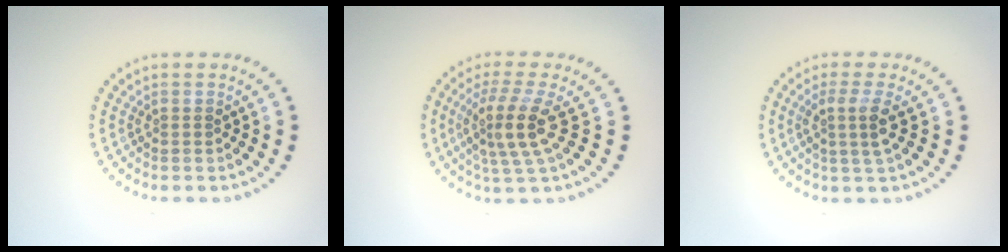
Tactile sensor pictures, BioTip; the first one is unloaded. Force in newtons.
{"total": 3.9, "press": 3.2, "slide": 2.1}
{"total": 2.5, "press": 1.9, "slide": 1.6}